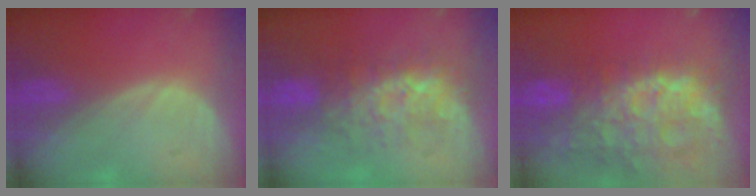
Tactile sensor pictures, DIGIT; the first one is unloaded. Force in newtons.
{"total": 7.6, "press": 7.3, "slide": 2.0}
{"total": 14.0, "press": 11.4, "slide": 8.2}